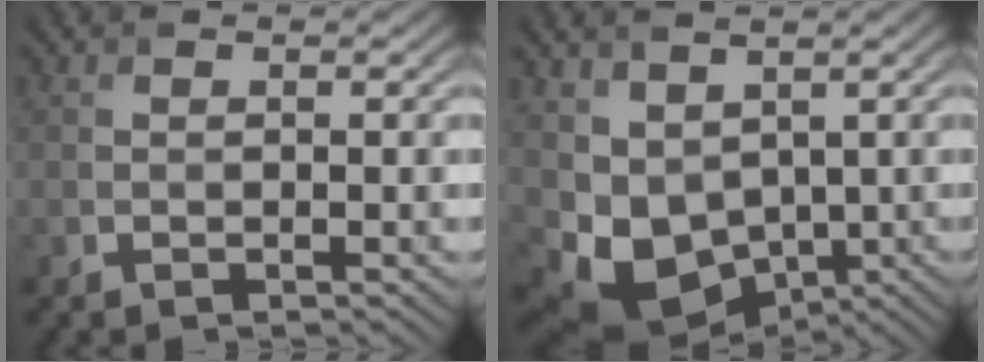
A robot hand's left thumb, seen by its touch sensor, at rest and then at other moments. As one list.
[{"total": 8.0, "force": [0.6, 6.2, 5.0], "torque": [-0.123, -0.031, 0.025]}]